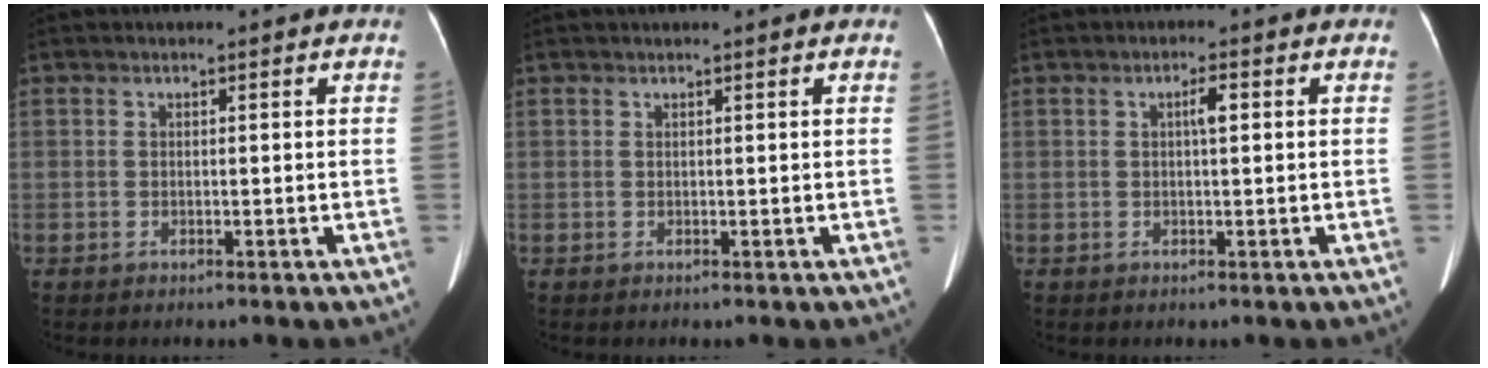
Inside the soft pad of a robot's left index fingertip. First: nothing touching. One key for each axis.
{"total": 2.0, "fx": 1.7, "fy": -0.1, "fz": 1.0, "tx": -0.014, "ty": 0.023, "tz": 0.022}
{"total": 1.9, "fx": 0.4, "fy": 0.3, "fz": 1.8, "tx": -0.031, "ty": 0.005, "tz": 0.006}